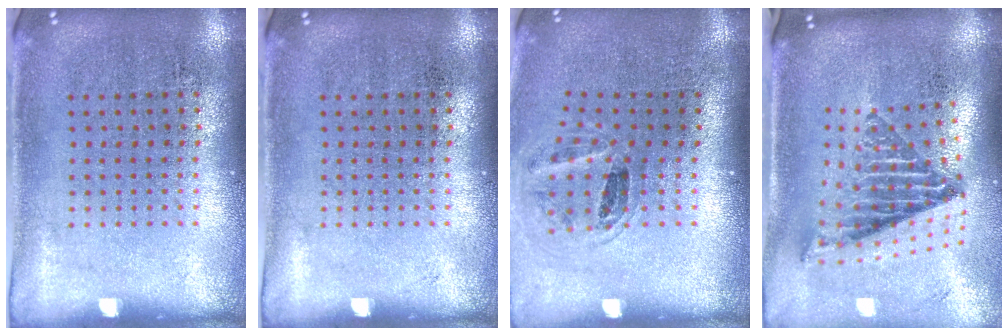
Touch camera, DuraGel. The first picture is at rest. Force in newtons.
{"total": 0.0}
{"total": 1.1, "press": 1.0, "slide": 0.5}
{"total": 1.9, "press": 1.4, "slide": 1.2}